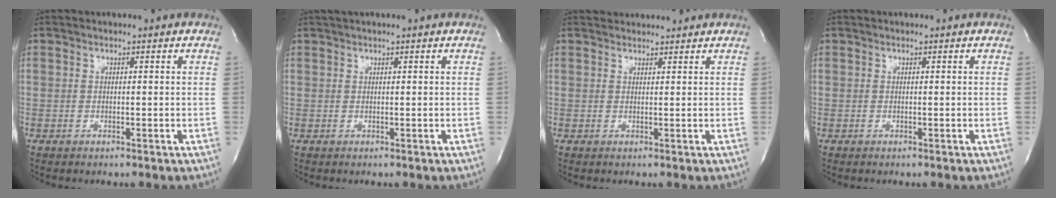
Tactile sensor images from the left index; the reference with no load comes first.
{"total": 1.1, "force": [0.7, -0.3, 0.7], "torque": [-0.013, 0.014, 0.020]}
{"total": 2.6, "force": [2.6, 0.5, -0.2], "torque": [-0.002, 0.020, 0.038]}
{"total": 0.0}